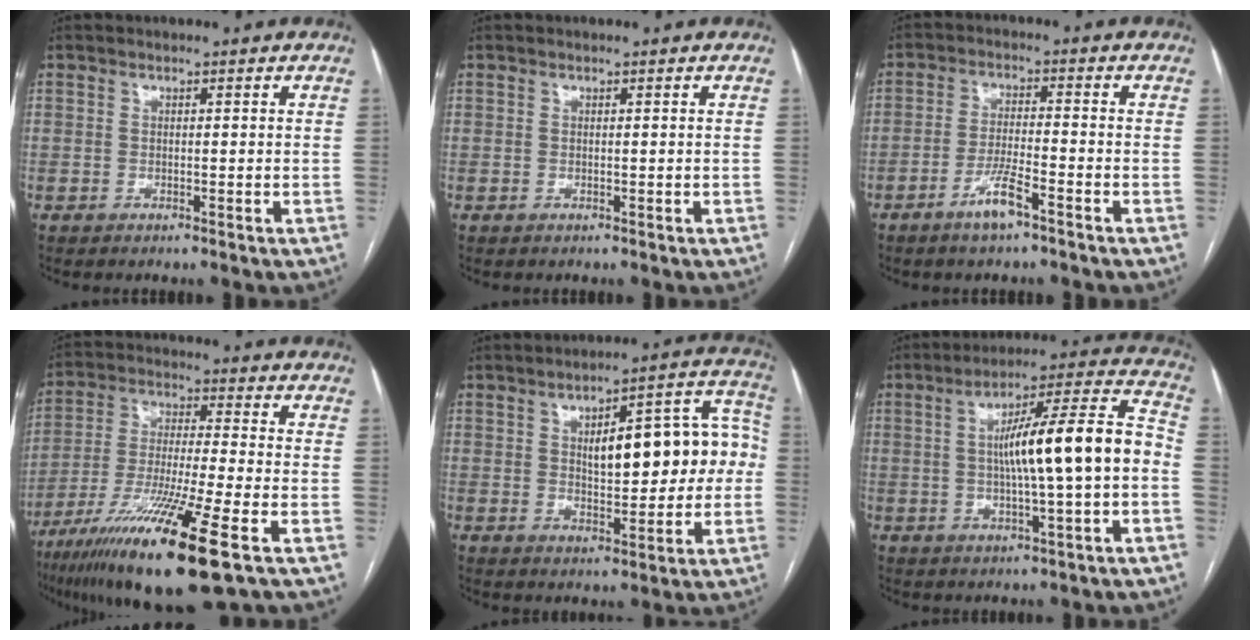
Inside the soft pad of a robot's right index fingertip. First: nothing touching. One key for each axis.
{"total": 0.0}
{"total": 5.2, "fx": -3.4, "fy": 0.3, "fz": 4.0, "tx": -0.079, "ty": -0.005, "tz": -0.064}
{"total": 18.2, "fx": -10.0, "fy": 0.2, "fz": 15.2, "tx": -0.284, "ty": -0.050, "tz": -0.179}
{"total": 14.7, "fx": 1.1, "fy": 5.1, "fz": 13.7, "tx": -0.175, "ty": 0.045, "tz": 0.024}
{"total": 15.1, "fx": -0.8, "fy": 0.9, "fz": 15.0, "tx": -0.235, "ty": 0.027, "tz": -0.015}